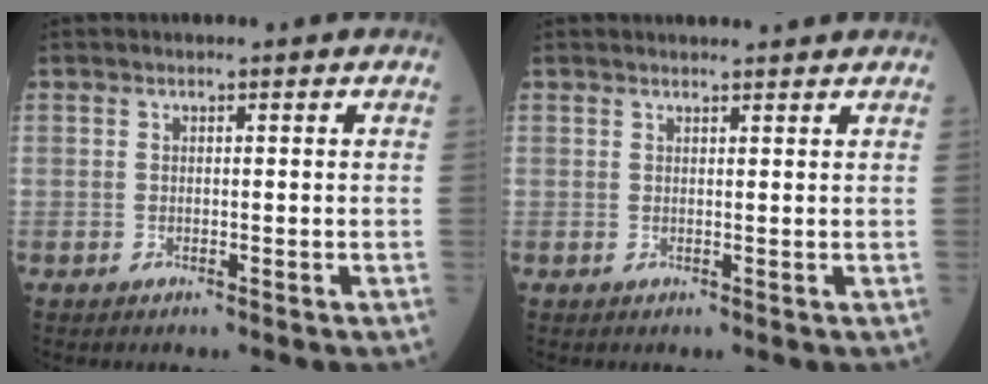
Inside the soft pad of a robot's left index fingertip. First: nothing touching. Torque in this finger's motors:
{"motor_torque": [-0.52, -0.46, -0.22, 0.00]}